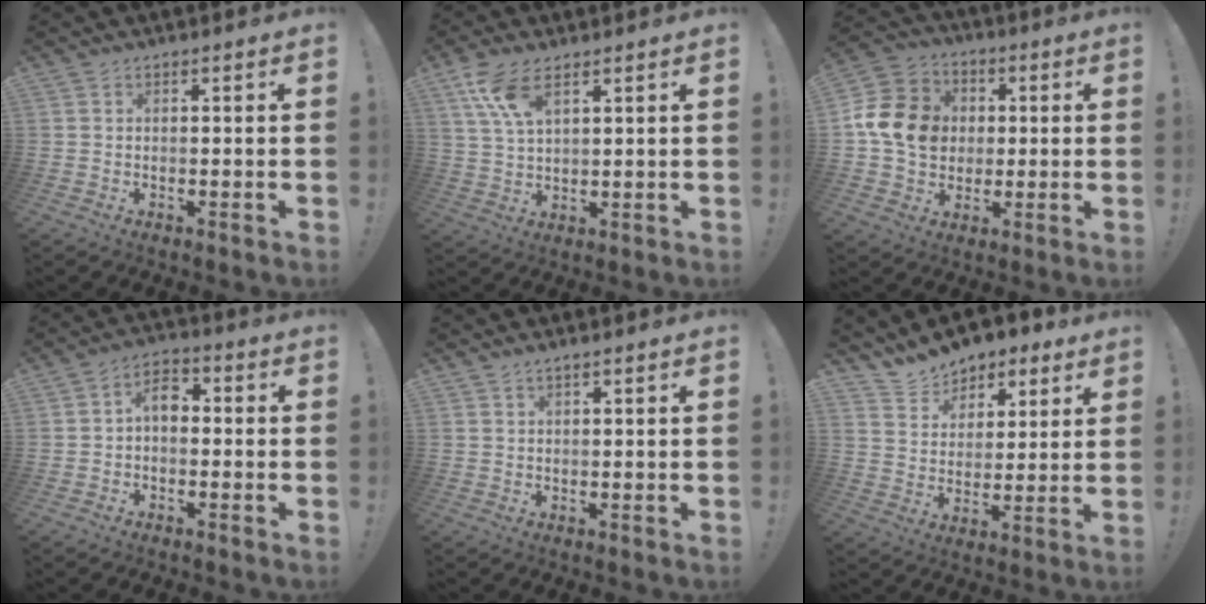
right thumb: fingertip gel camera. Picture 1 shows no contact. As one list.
[{"total": 9.3, "force": [5.6, 3.9, 6.4], "torque": [-0.131, -0.019, 0.105]}, {"total": 15.0, "force": [1.1, 12.8, 7.8], "torque": [-0.121, 0.008, 0.027]}, {"total": 5.8, "force": [-0.3, 3.6, 4.5], "torque": [-0.083, 0.006, -0.006]}, {"total": 1.2, "force": [1.0, 0.0, 0.8], "torque": [-0.019, 0.002, 0.018]}, {"total": 10.0, "force": [8.3, 5.3, 1.6], "torque": [-0.030, -0.066, 0.158]}]